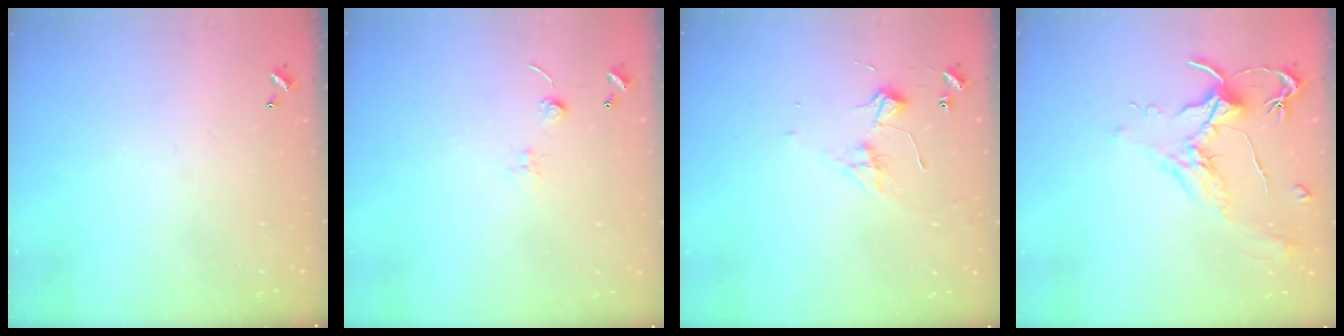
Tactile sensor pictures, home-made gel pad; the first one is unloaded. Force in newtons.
{"total": 0.0}
{"total": 2.7, "press": 2.7, "slide": 0.6}
{"total": 1.9, "press": 1.7, "slide": 0.8}